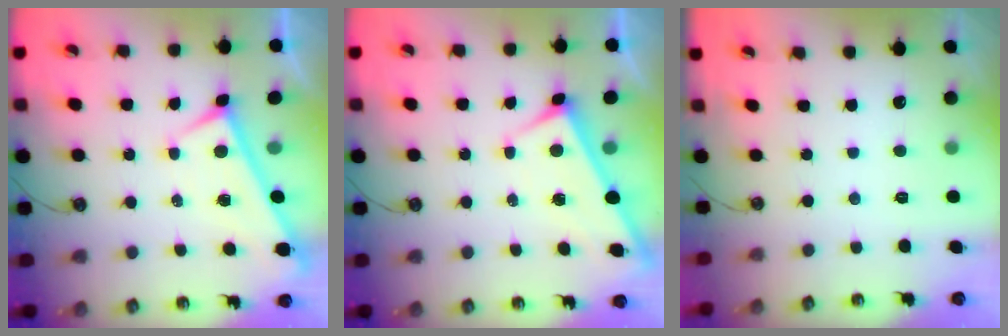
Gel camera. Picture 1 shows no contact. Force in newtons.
{"total": 3.0, "press": 3.0, "slide": 0.1}
{"total": 0.0}